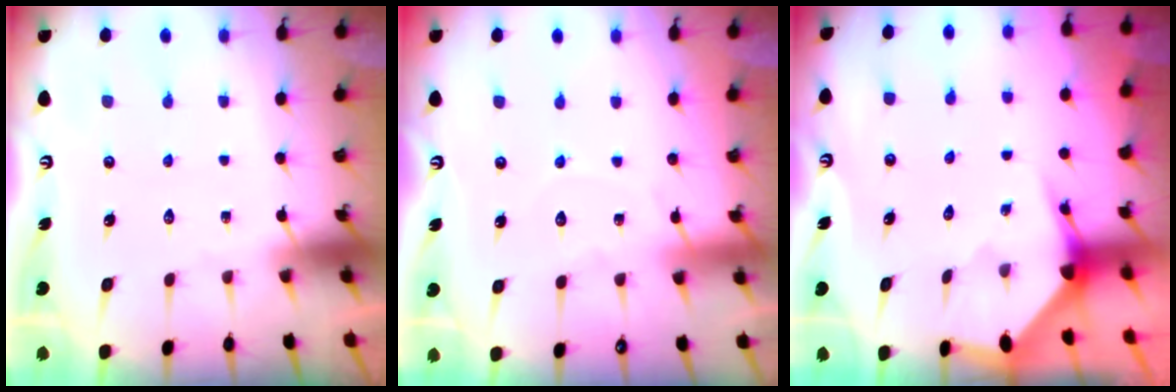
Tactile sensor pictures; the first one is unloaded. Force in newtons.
{"total": 3.6, "press": 3.6, "slide": 0.4}
{"total": 3.0, "press": 3.0, "slide": 0.3}